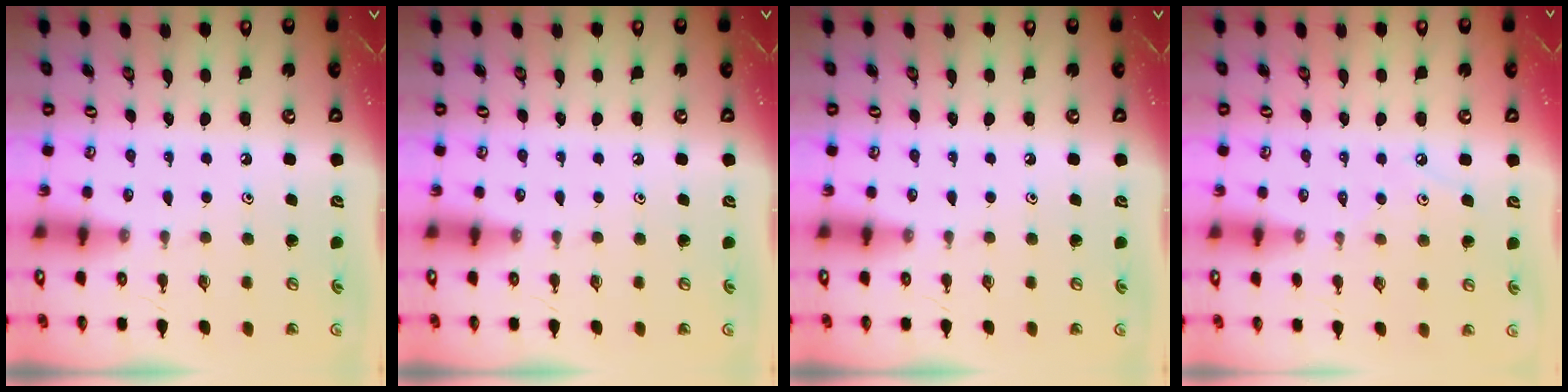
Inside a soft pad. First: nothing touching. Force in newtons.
{"total": 0.0}
{"total": 0.0}
{"total": 4.4, "press": 4.4, "slide": 0.5}